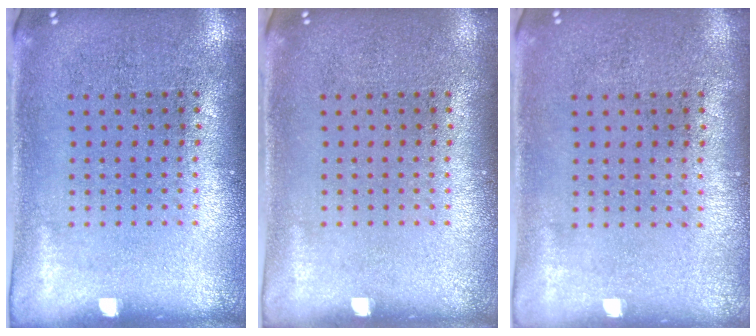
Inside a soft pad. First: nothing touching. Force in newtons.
{"total": 0.0}
{"total": 0.0}